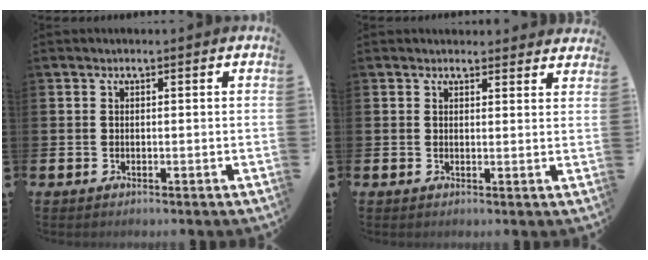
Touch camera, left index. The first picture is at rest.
{"total": 2.1, "force": [2.0, 0.5, -0.2], "torque": [0.015, -0.012, 0.034]}